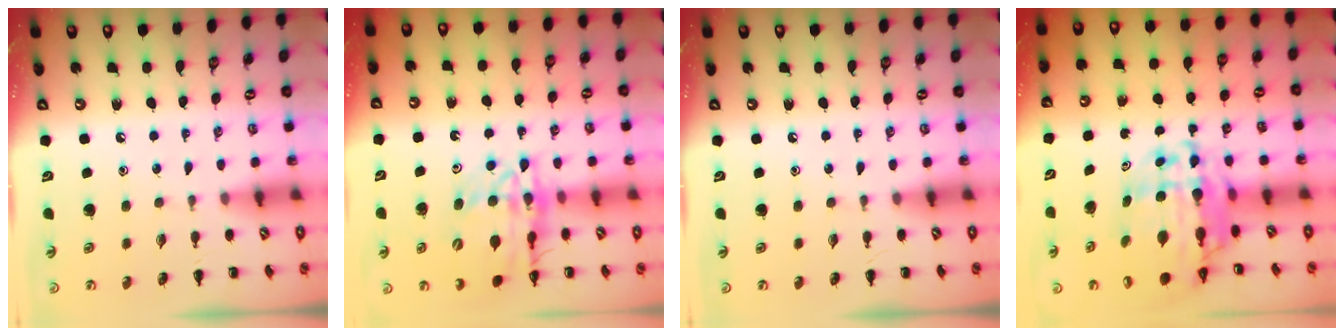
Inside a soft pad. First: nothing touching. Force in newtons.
{"total": 18.3, "press": 17.9, "slide": 3.8}
{"total": 0.0}
{"total": 13.9, "press": 13.2, "slide": 4.4}